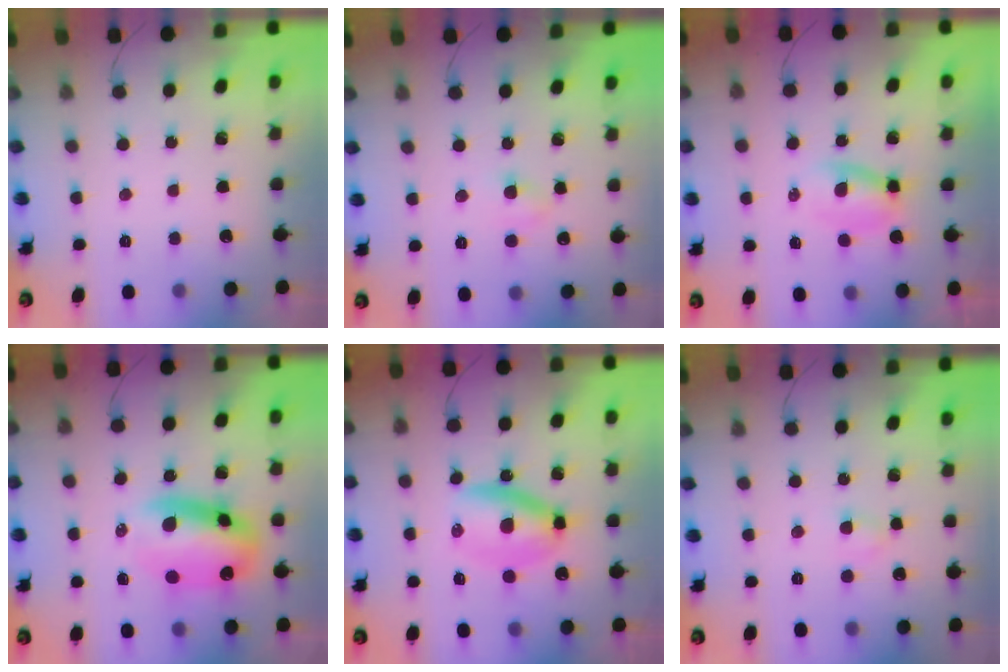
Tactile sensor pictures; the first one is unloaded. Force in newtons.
{"total": 2.9, "press": 2.8, "slide": 1.0}
{"total": 2.2, "press": 2.0, "slide": 1.1}
{"total": 11.9, "press": 11.5, "slide": 3.2}
{"total": 6.3, "press": 6.3, "slide": 1.0}
{"total": 3.3, "press": 3.1, "slide": 1.2}